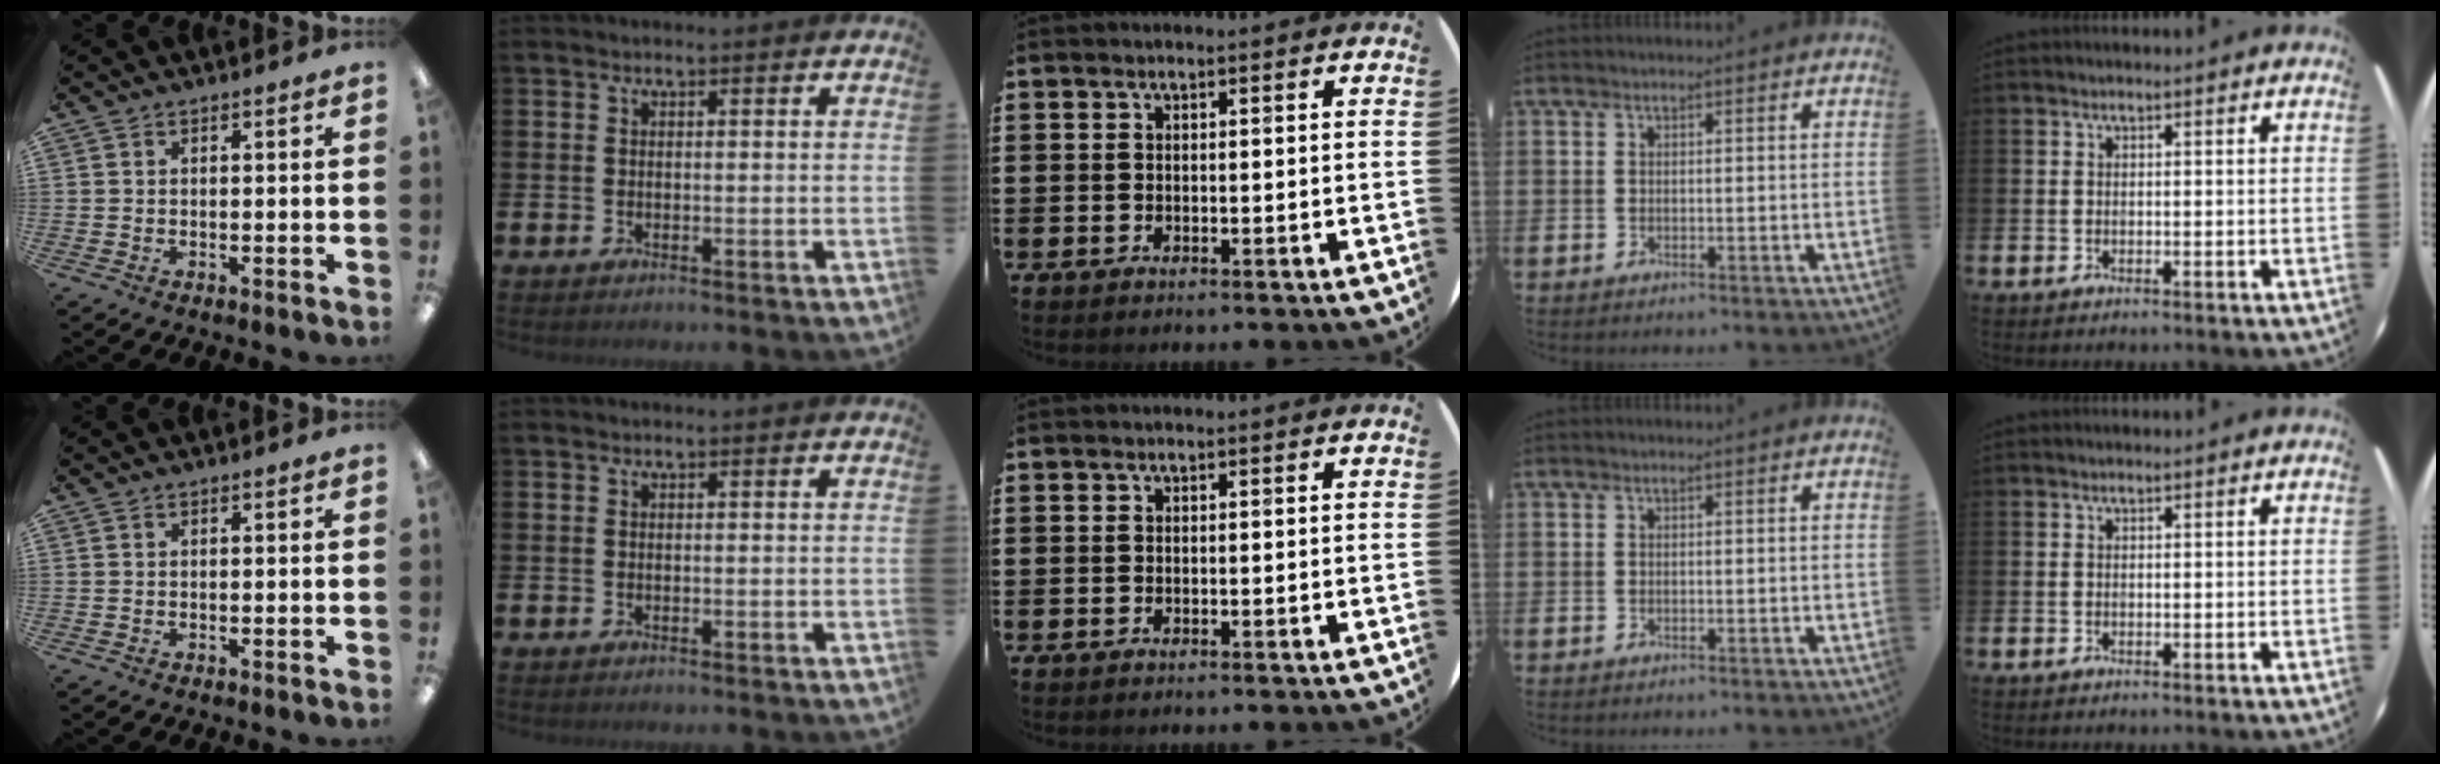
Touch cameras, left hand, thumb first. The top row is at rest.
{}